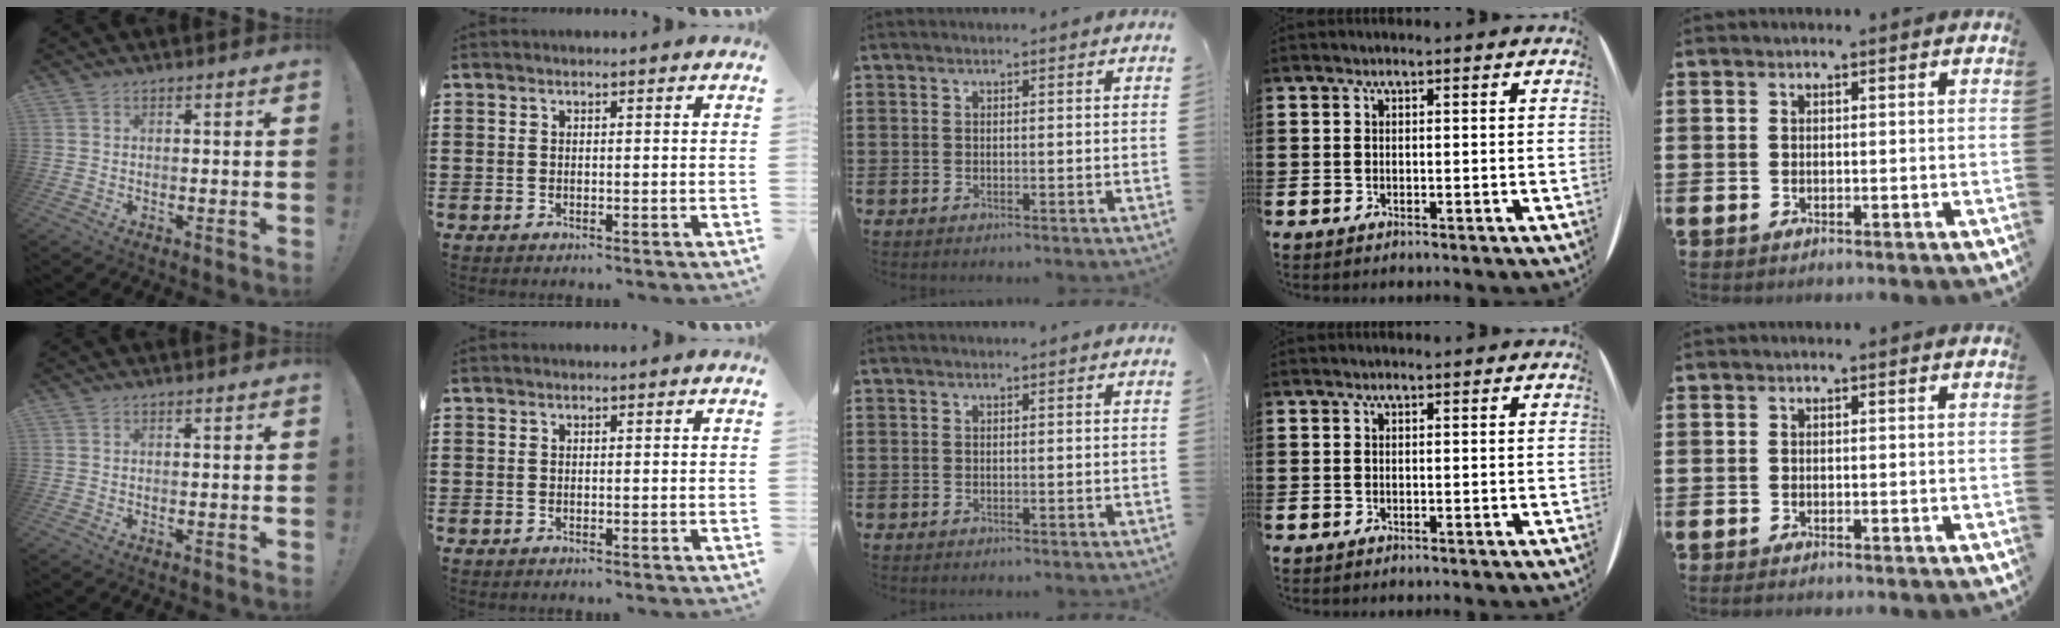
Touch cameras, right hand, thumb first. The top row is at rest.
{}